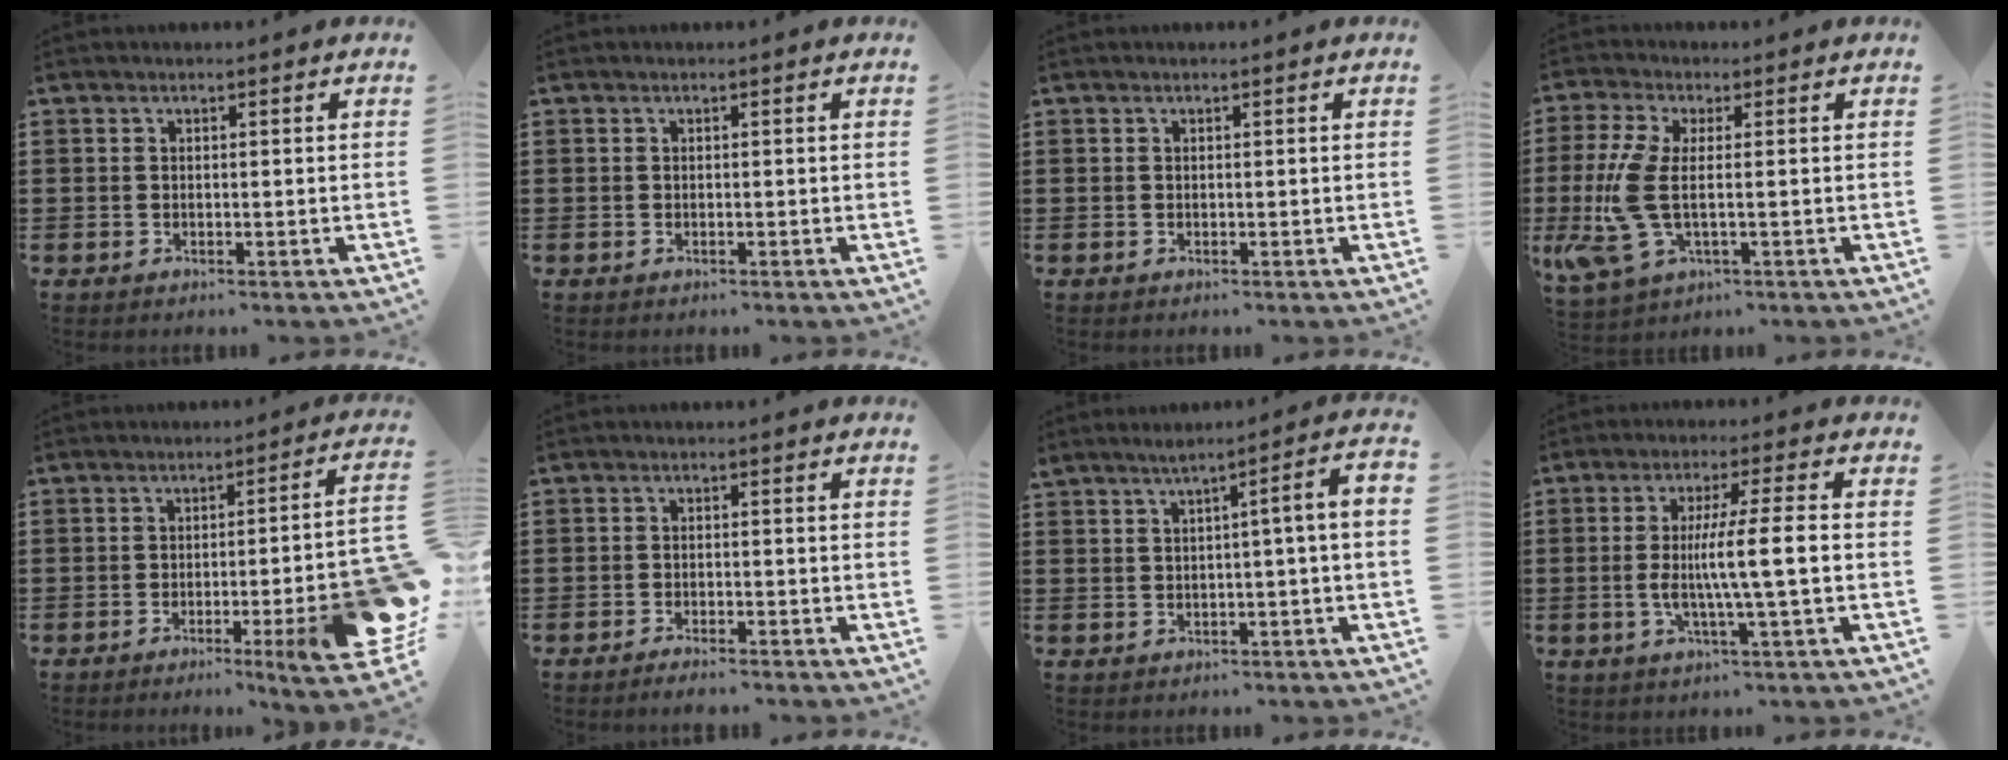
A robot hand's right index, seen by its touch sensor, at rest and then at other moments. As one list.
[{"total": 0.0}, {"total": 0.0}, {"total": 8.8, "force": [-1.1, 3.3, 8.1], "torque": [-0.205, -0.026, -0.024]}, {"total": 9.9, "force": [-3.8, 0.8, 9.1], "torque": [-0.120, -0.021, -0.065]}, {"total": 1.3, "force": [-1.2, -0.1, 0.4], "torque": [-0.008, -0.001, -0.024]}, {"total": 4.3, "force": [0.5, -0.5, 4.2], "torque": [-0.068, -0.011, 0.004]}, {"total": 8.4, "force": [-0.6, 0.1, 8.4], "torque": [-0.147, -0.002, -0.016]}]